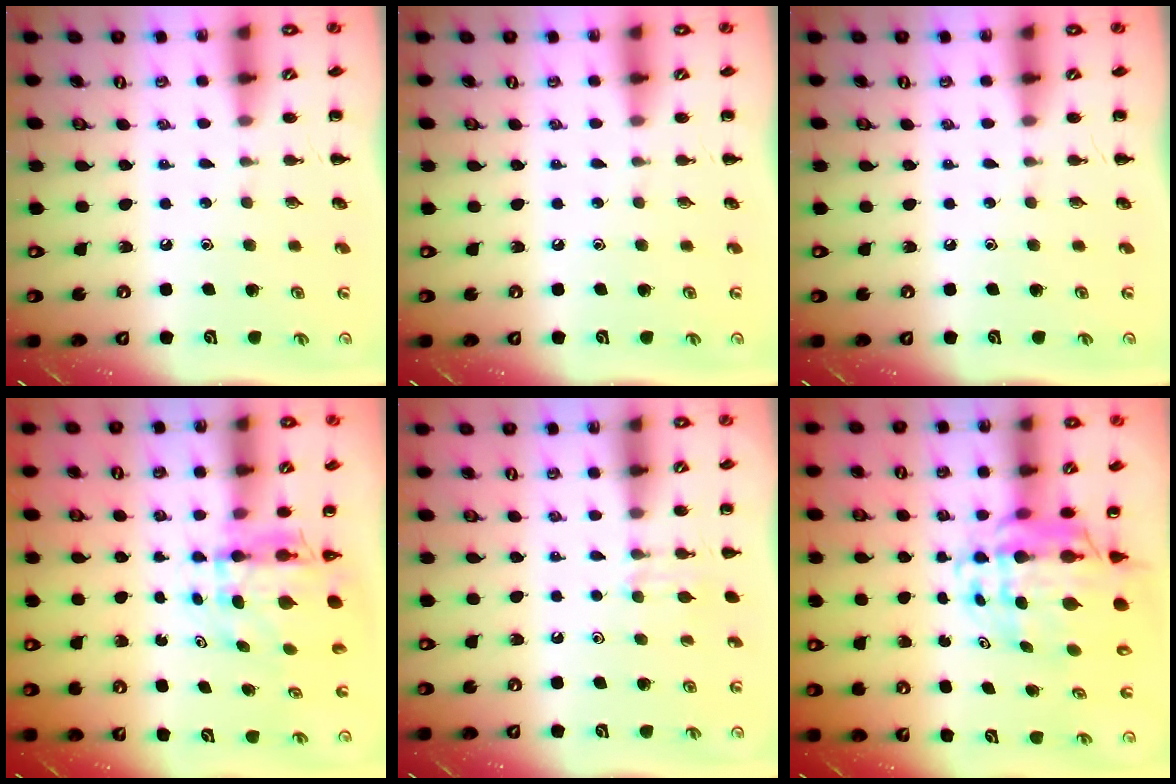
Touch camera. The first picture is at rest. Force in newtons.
{"total": 0.0}
{"total": 0.0}
{"total": 5.3, "press": 5.2, "slide": 1.0}
{"total": 3.9, "press": 3.7, "slide": 1.5}
{"total": 10.8, "press": 10.4, "slide": 2.9}